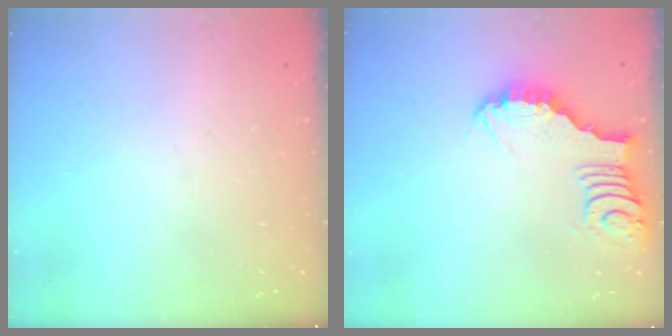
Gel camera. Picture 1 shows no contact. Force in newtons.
{"total": 4.2, "press": 4.2, "slide": 0.4}